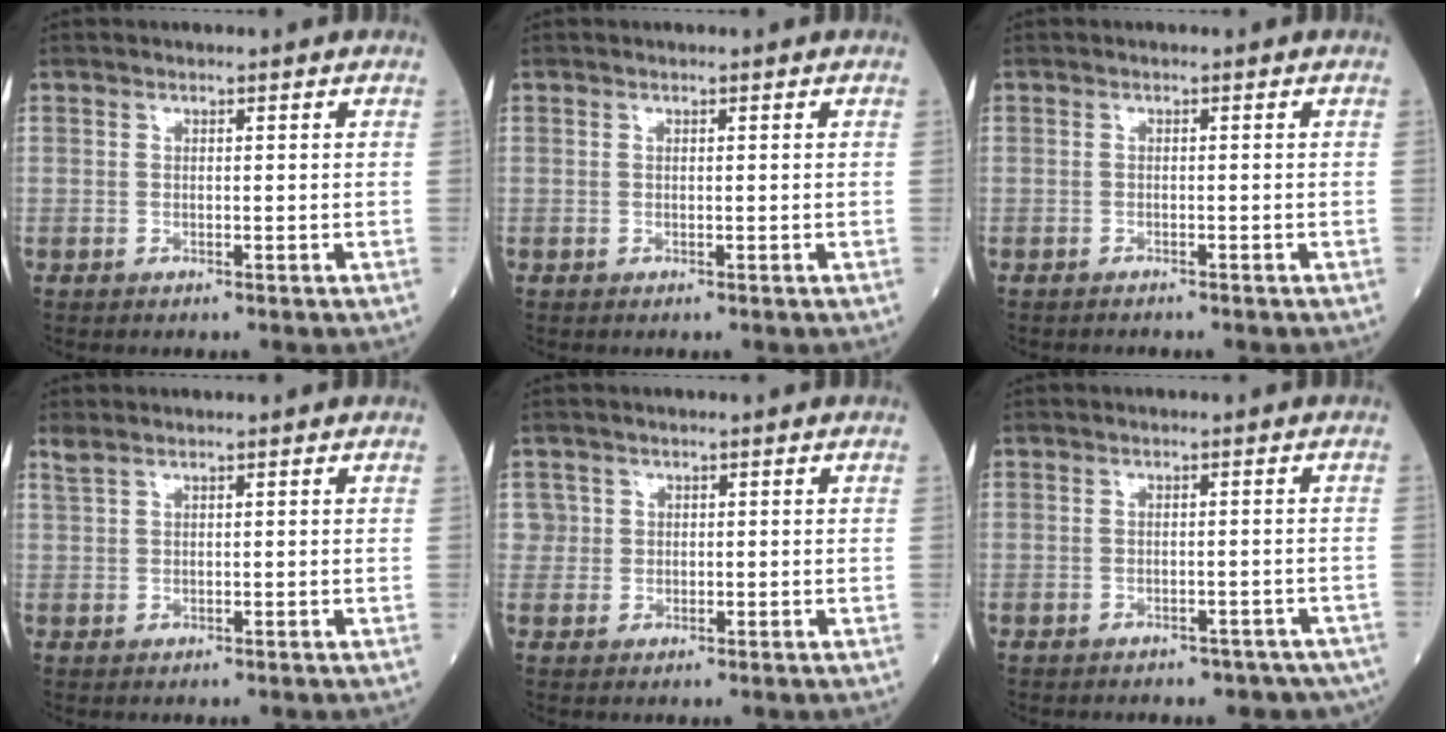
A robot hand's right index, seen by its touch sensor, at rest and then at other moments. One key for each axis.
{"total": 0.0}
{"total": 0.9, "fx": -0.9, "fy": 0.2, "fz": 0.2, "tx": -0.008, "ty": -0.001, "tz": -0.014}
{"total": 1.2, "fx": 1.1, "fy": 0.1, "fz": 0.6, "tx": -0.021, "ty": 0.012, "tz": 0.029}
{"total": 2.0, "fx": 0.6, "fy": 1.9, "fz": -0.2, "tx": 0.015, "ty": 0.004, "tz": 0.008}
{"total": 7.7, "fx": -6.1, "fy": 3.8, "fz": 2.5, "tx": -0.025, "ty": 0.002, "tz": -0.064}